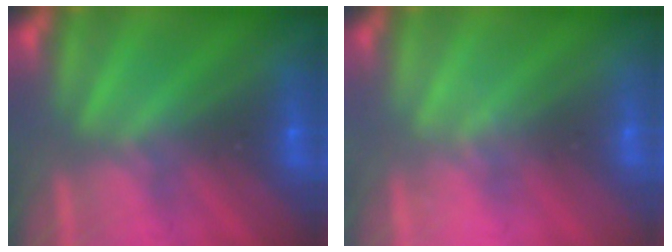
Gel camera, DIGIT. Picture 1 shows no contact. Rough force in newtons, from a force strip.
{"total": 2.1}